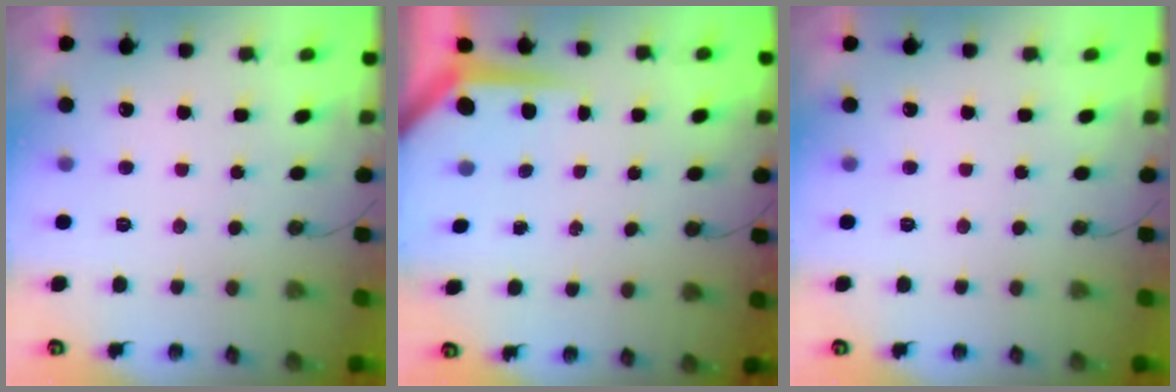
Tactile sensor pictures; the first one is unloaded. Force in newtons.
{"total": 4.3, "press": 4.3, "slide": 0.4}
{"total": 0.0}